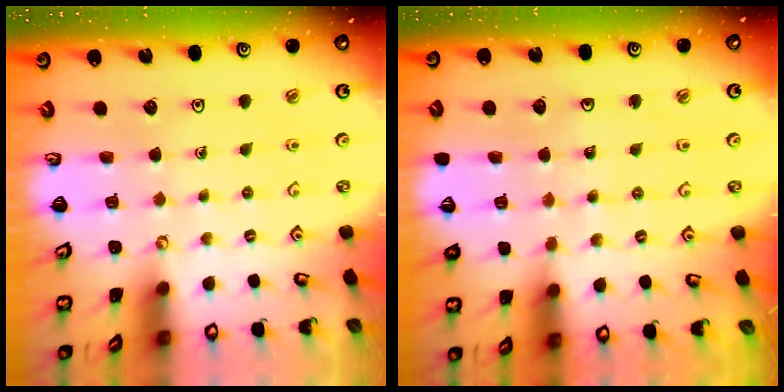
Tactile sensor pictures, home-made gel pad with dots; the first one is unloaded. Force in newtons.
{"total": 3.3, "press": 3.2, "slide": 0.8}